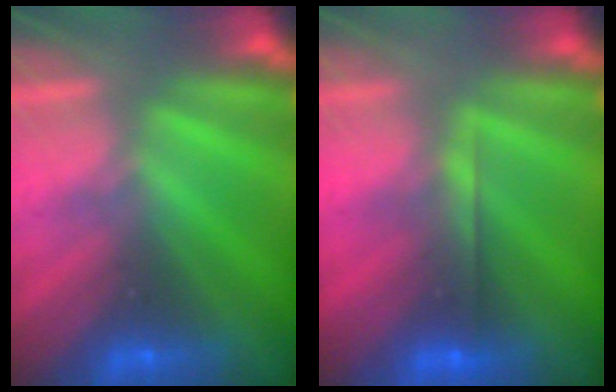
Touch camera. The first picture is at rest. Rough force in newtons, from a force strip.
{"total": 2.5}